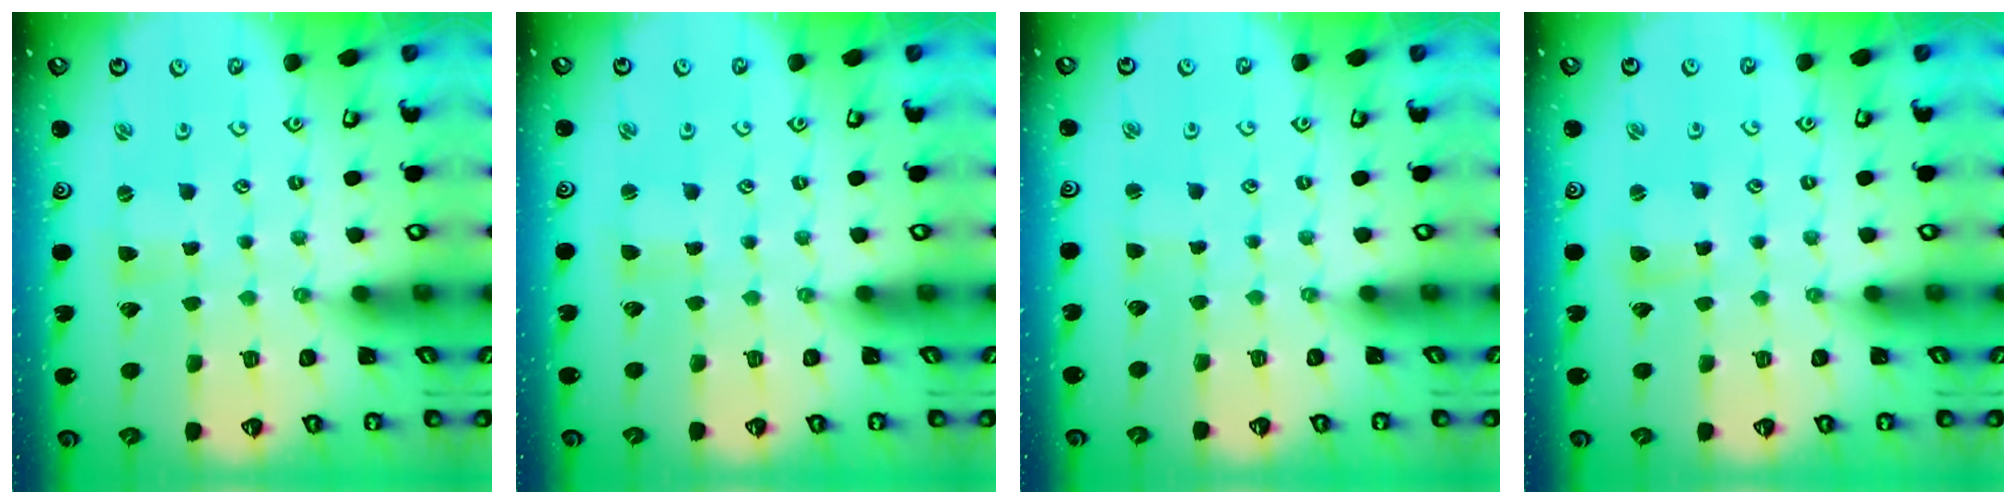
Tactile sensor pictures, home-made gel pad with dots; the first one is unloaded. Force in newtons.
{"total": 0.9, "press": 0.9, "slide": 0.1}
{"total": 0.8, "press": 0.7, "slide": 0.3}
{"total": 2.5, "press": 2.5, "slide": 0.3}